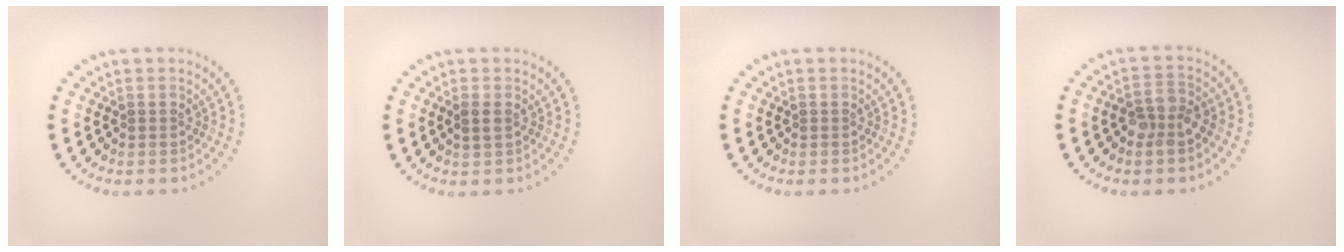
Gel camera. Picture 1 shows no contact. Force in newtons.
{"total": 1.0, "press": 1.0, "slide": 0.2}
{"total": 0.0}
{"total": 2.7, "press": 2.4, "slide": 1.2}